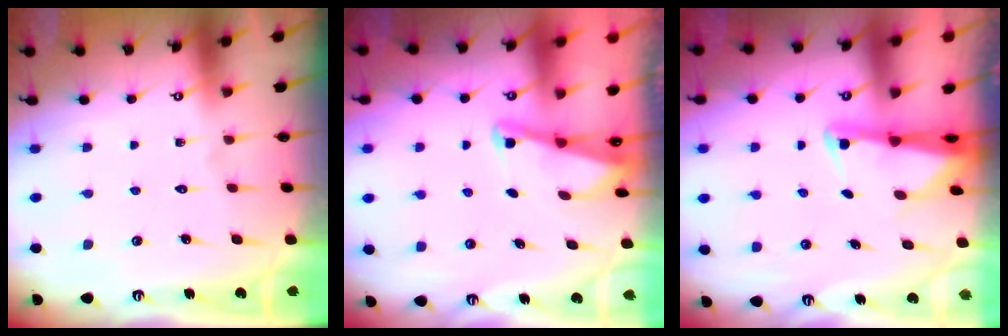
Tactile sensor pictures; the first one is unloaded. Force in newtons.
{"total": 2.1, "press": 2.0, "slide": 0.3}
{"total": 2.6, "press": 2.5, "slide": 0.5}